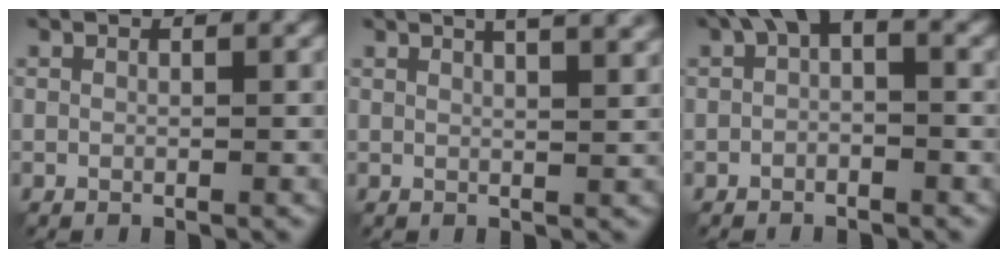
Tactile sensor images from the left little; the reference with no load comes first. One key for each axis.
{"total": 6.8, "fx": 4.3, "fy": 2.8, "fz": 4.5, "tx": -0.025, "ty": 0.043, "tz": 0.031}
{"total": 4.3, "fx": 1.1, "fy": 2.4, "fz": 3.4, "tx": -0.056, "ty": 0.018, "tz": 0.008}